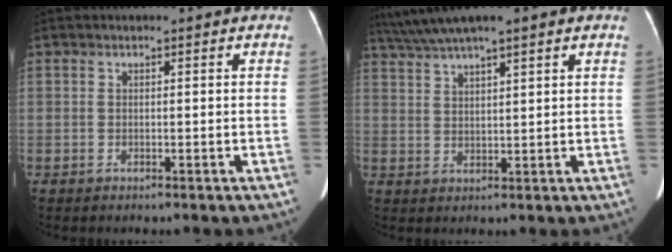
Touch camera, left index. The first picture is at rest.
{"total": 9.2, "force": [7.0, 0.5, 5.8], "torque": [-0.108, 0.043, 0.119]}